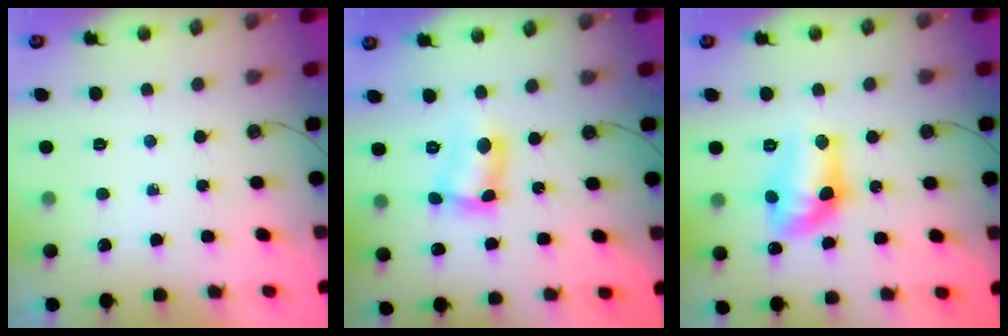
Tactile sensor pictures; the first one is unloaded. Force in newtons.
{"total": 8.5, "press": 8.5, "slide": 0.4}
{"total": 12.2, "press": 12.1, "slide": 0.9}